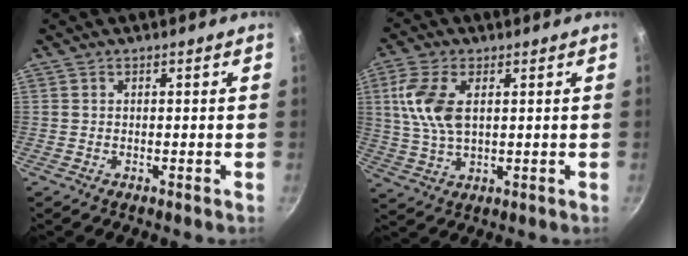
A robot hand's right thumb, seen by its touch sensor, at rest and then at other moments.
{"total": 9.8, "force": [2.4, 5.3, 7.9], "torque": [-0.160, -0.002, 0.048]}